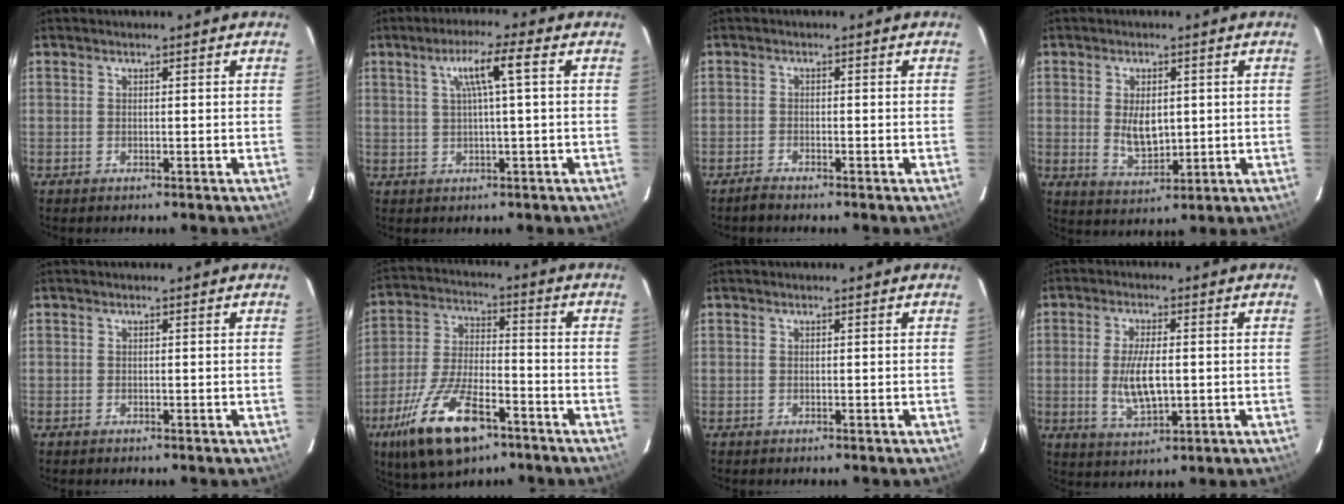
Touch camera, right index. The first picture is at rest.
{"total": 5.8, "force": [1.4, -0.5, 5.6], "torque": [-0.097, 0.008, 0.027]}
{"total": 1.8, "force": [-1.7, 0.1, 0.6], "torque": [-0.023, -0.003, -0.031]}
{"total": 5.7, "force": [0.5, 3.6, 4.4], "torque": [-0.075, -0.007, 0.020]}
{"total": 0.0}
{"total": 17.2, "force": [-9.9, 6.6, 12.4], "torque": [-0.260, -0.028, -0.178]}
{"total": 0.0}
{"total": 7.9, "force": [-0.6, 3.3, 7.2], "torque": [-0.138, -0.009, -0.005]}